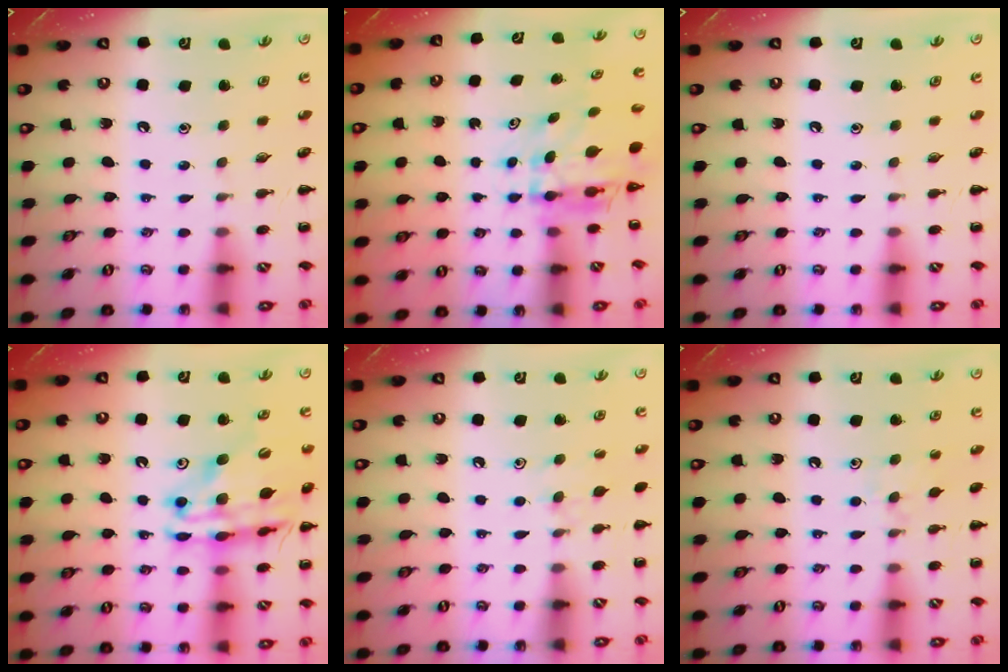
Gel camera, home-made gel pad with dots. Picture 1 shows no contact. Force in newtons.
{"total": 5.3, "press": 5.2, "slide": 1.0}
{"total": 0.0}
{"total": 21.2, "press": 20.7, "slide": 4.6}
{"total": 5.7, "press": 5.4, "slide": 2.0}
{"total": 4.8, "press": 4.5, "slide": 1.7}